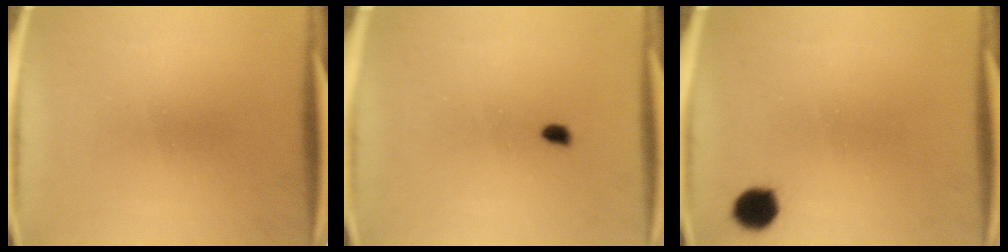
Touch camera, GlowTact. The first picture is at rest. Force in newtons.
{"total": 0.8}
{"total": 4.1}